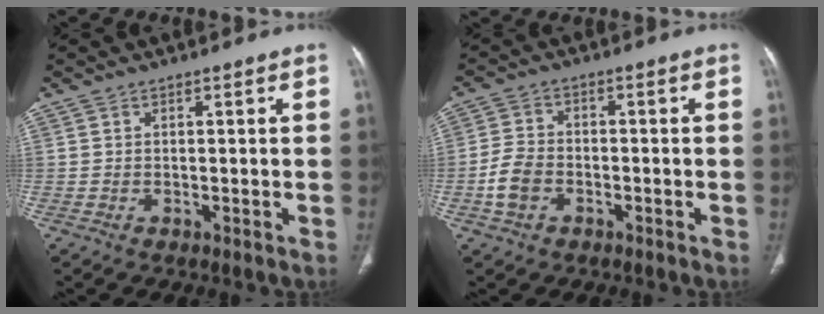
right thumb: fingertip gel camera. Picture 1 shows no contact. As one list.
[{"total": 5.4, "force": [-2.1, 3.7, 3.3], "torque": [-0.067, 0.015, -0.045]}]